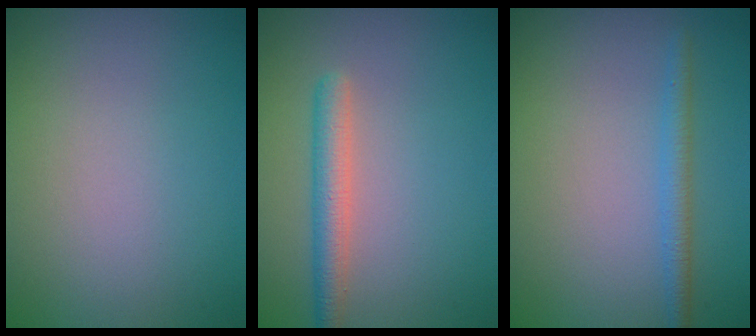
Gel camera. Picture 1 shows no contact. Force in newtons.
{"total": 2.6, "press": 2.6, "slide": 0.1}
{"total": 1.8, "press": 1.8, "slide": 0.0}